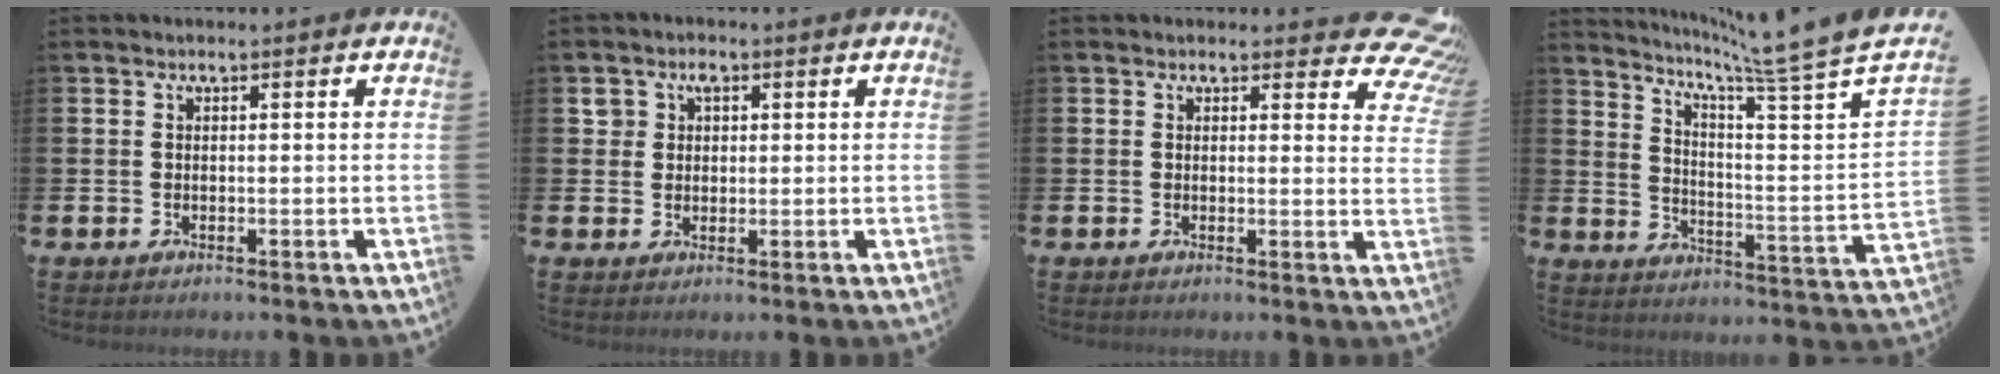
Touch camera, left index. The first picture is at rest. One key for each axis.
{"total": 2.8, "fx": 1.4, "fy": 2.3, "fz": 0.7, "tx": -0.007, "ty": 0.006, "tz": 0.020}
{"total": 3.9, "fx": 3.1, "fy": 1.7, "fz": 1.5, "tx": -0.008, "ty": -0.023, "tz": 0.048}
{"total": 6.8, "fx": 5.7, "fy": -1.4, "fz": 3.4, "tx": -0.075, "ty": -0.070, "tz": 0.083}